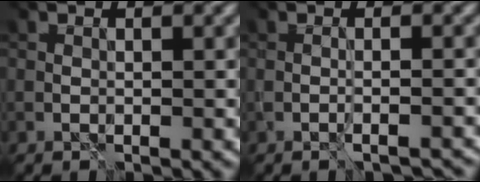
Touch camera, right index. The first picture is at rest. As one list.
[{"total": 1.5, "force": [-1.2, -0.3, 0.8], "torque": [-0.011, -0.006, -0.013]}]